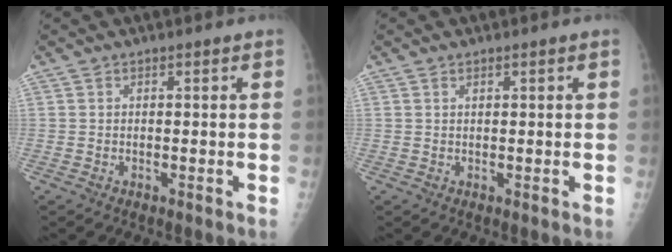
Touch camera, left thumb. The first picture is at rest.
{"total": 0.6, "force": [0.5, 0.2, 0.3], "torque": [-0.005, -0.002, 0.009]}